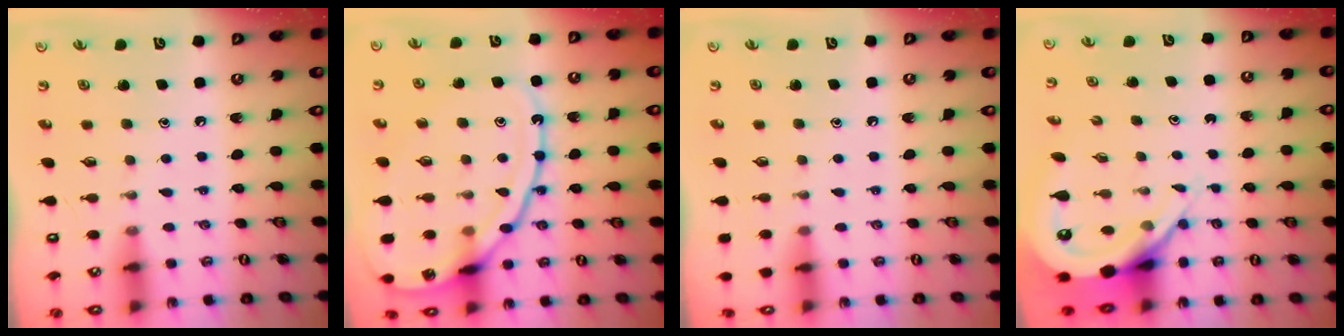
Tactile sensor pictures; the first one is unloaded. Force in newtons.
{"total": 16.4, "press": 16.3, "slide": 1.6}
{"total": 0.0}
{"total": 8.0, "press": 8.0, "slide": 1.0}